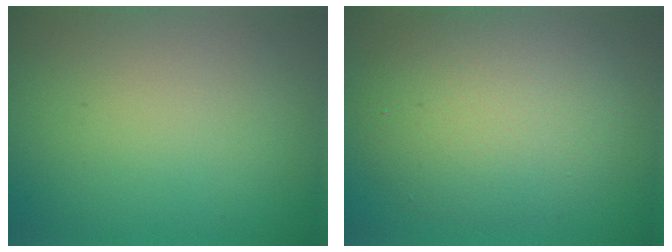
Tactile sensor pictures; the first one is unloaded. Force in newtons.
{"total": 6.7, "press": 6.7, "slide": 0.6}